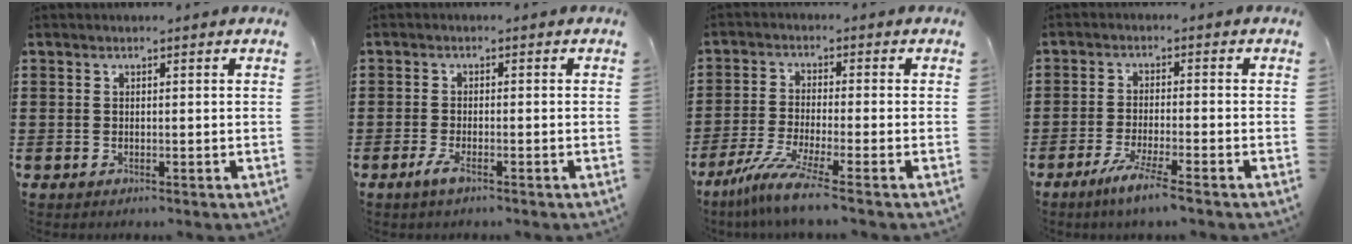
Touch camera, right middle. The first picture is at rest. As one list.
[{"total": 2.1, "force": [-1.1, 0.4, 1.7], "torque": [-0.037, -0.003, -0.023]}, {"total": 6.3, "force": [-4.5, -0.1, 4.4], "torque": [-0.105, -0.024, -0.091]}, {"total": 4.4, "force": [-3.3, -0.2, 3.0], "torque": [-0.061, -0.012, -0.059]}]